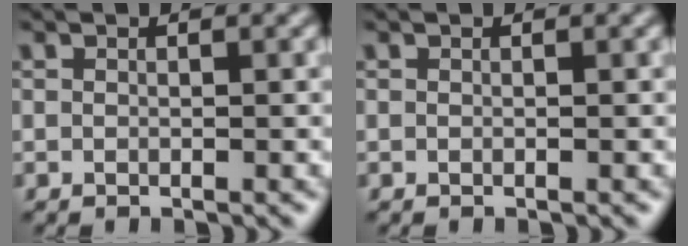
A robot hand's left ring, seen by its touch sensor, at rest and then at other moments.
{"total": 0.0}